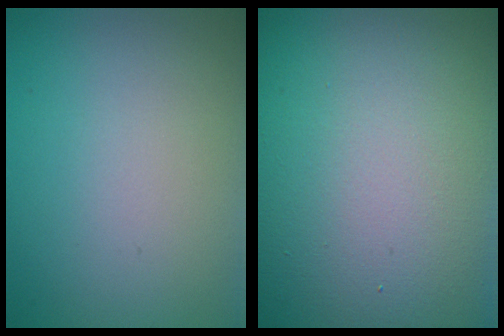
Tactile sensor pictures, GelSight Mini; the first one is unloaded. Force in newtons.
{"total": 23.0, "press": 23.0, "slide": 1.3}